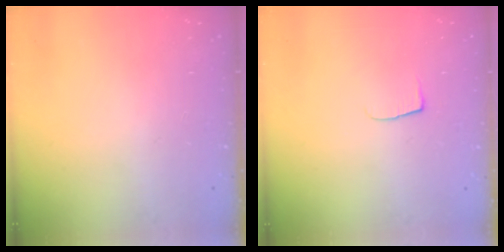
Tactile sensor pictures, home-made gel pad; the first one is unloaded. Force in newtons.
{"total": 4.2, "press": 4.1, "slide": 0.5}